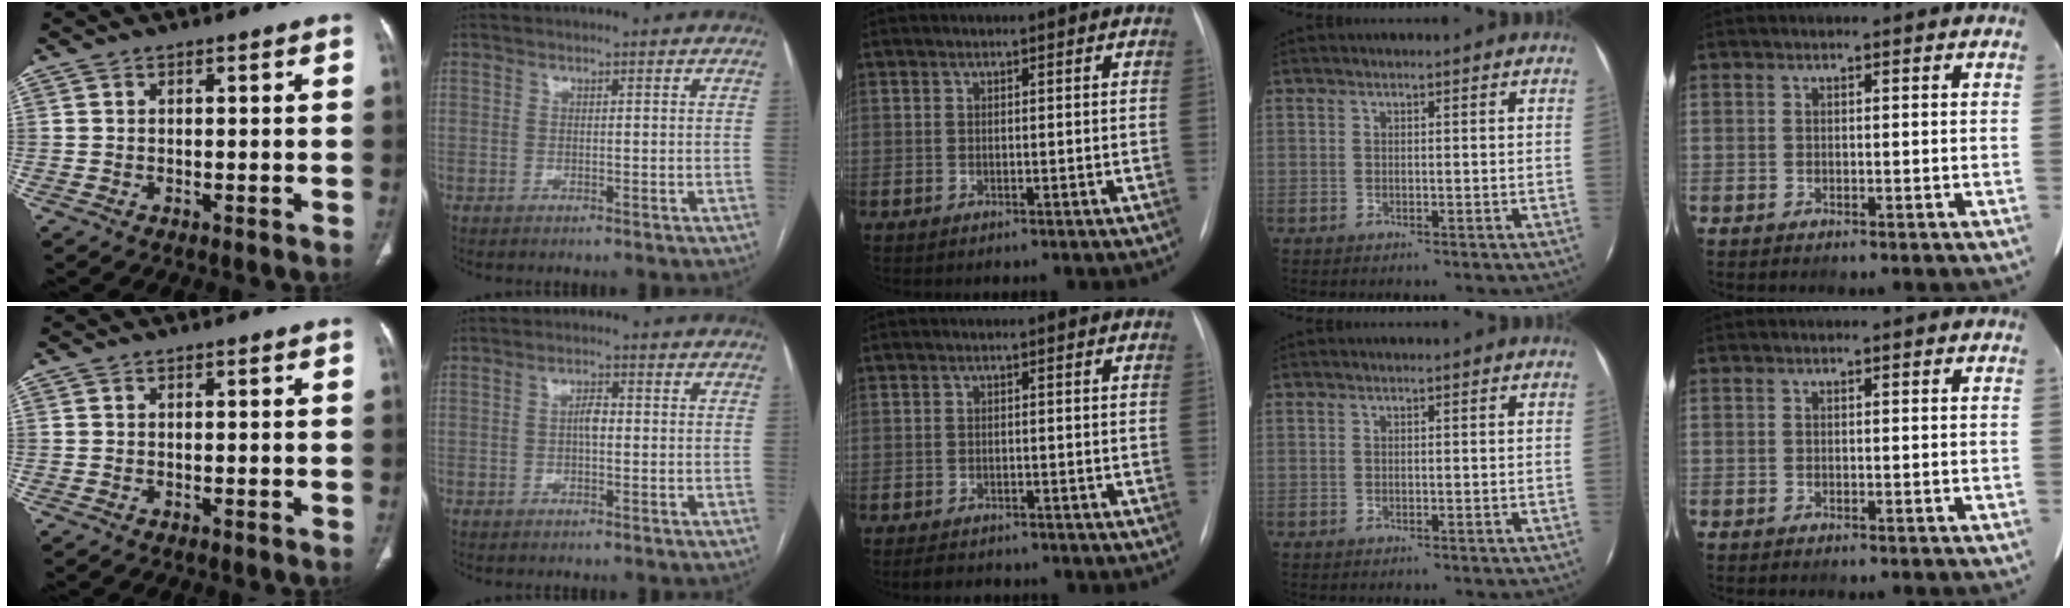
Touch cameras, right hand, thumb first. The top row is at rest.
{"index": {"total": 2.2, "force": [-0.1, 0.8, 2.0], "torque": [-0.034, 0.005, -0.003]}, "middle": {"total": 2.6, "force": [-2.3, 1.1, 0.8], "torque": [-0.019, -0.004, -0.030]}}